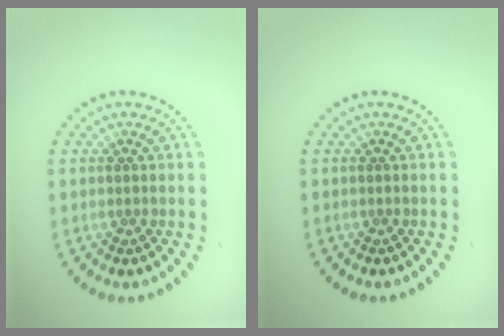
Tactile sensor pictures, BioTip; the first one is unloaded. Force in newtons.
{"total": 0.0}